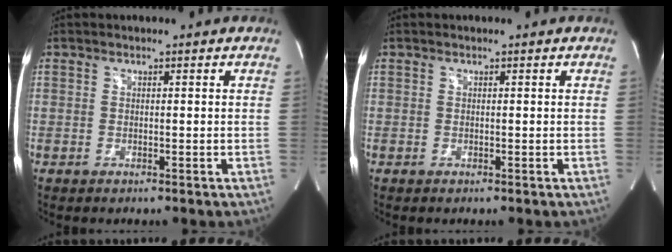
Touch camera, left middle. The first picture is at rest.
{"total": 0.0}